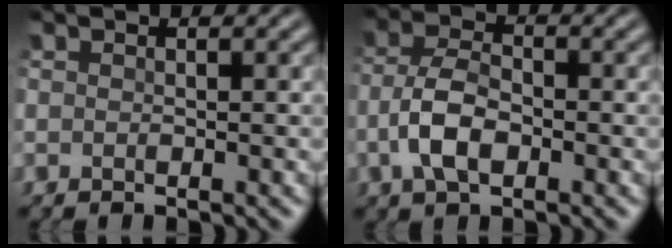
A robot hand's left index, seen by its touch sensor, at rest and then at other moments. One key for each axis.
{"total": 4.2, "fx": -1.4, "fy": 2.1, "fz": 3.3, "tx": -0.071, "ty": 0.008, "tz": -0.032}